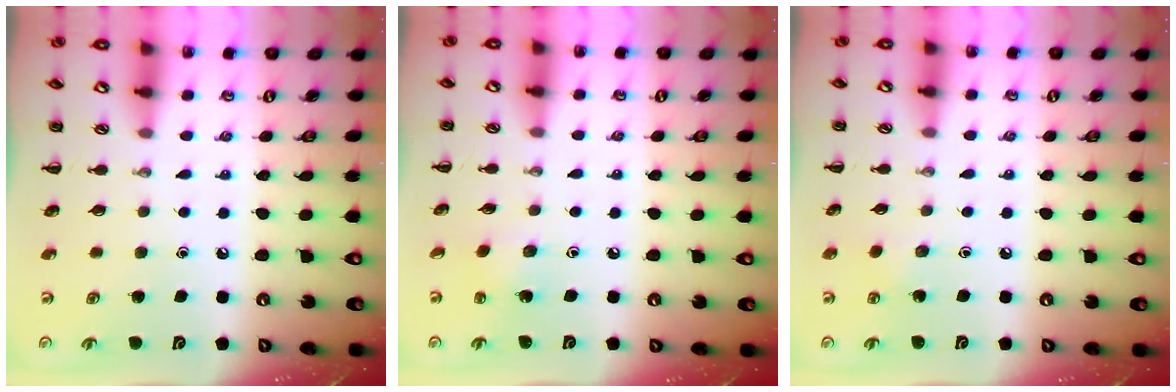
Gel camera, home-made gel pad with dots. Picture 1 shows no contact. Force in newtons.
{"total": 2.1, "press": 2.0, "slide": 0.8}
{"total": 4.4, "press": 4.2, "slide": 1.1}